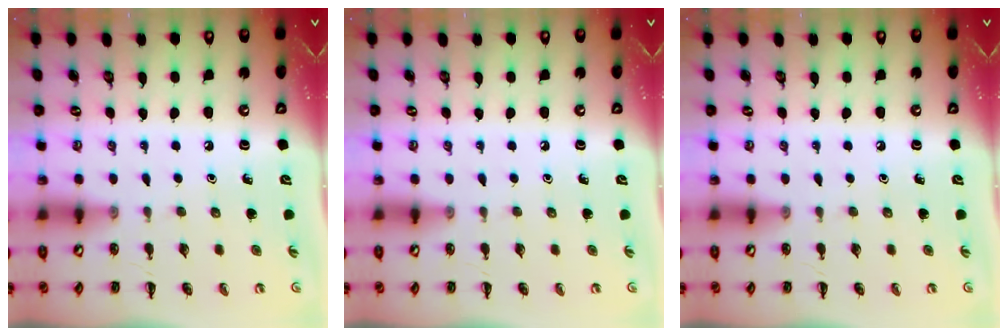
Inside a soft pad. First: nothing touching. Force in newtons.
{"total": 0.0}
{"total": 0.0}